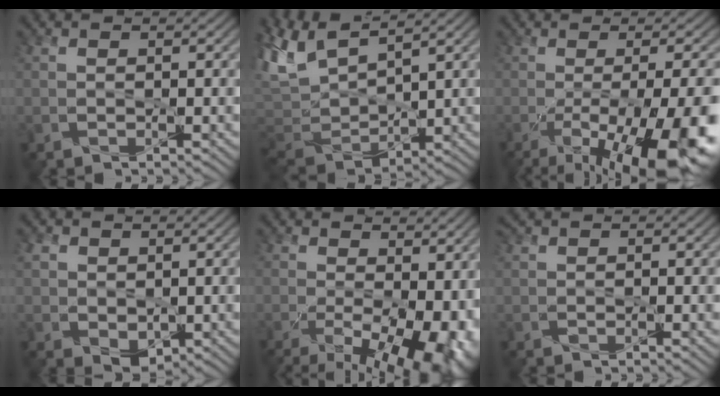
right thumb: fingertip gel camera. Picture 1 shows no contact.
{"total": 8.6, "force": [5.2, 3.3, 6.1], "torque": [-0.155, 0.010, 0.099]}
{"total": 16.4, "force": [-7.0, 5.0, 13.9], "torque": [-0.196, -0.029, -0.086]}
{"total": 3.8, "force": [0.8, 3.0, 2.1], "torque": [-0.061, -0.006, 0.018]}
{"total": 13.6, "force": [-2.4, 6.8, 11.5], "torque": [-0.174, -0.042, -0.005]}
{"total": 1.0, "force": [0.8, 0.0, 0.5], "torque": [-0.015, 0.010, 0.017]}